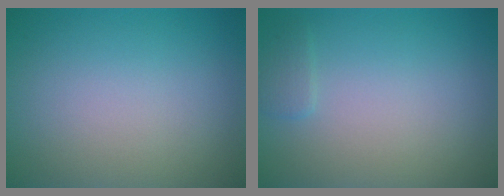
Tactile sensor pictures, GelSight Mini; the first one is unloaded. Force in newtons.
{"total": 0.9, "press": 0.9, "slide": 0.1}